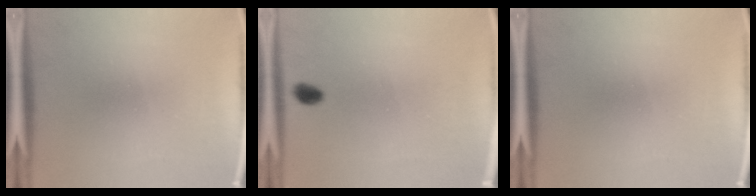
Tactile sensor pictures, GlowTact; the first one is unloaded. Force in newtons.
{"total": 2.1}
{"total": 0.0}